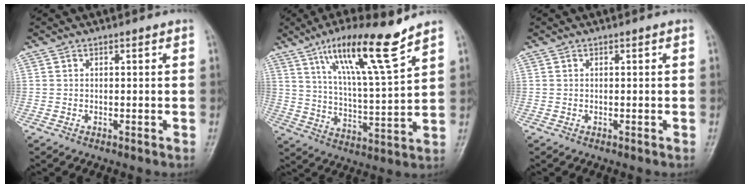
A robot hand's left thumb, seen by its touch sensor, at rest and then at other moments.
{"total": 15.3, "force": [10.2, 1.5, 11.3], "torque": [-0.192, -0.054, 0.182]}
{"total": 0.0}